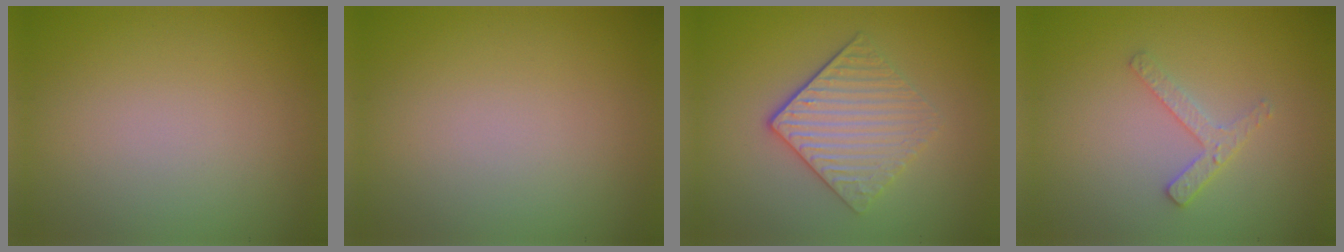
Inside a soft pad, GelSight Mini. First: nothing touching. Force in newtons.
{"total": 0.0}
{"total": 4.1, "press": 3.4, "slide": 2.3}
{"total": 1.9, "press": 1.8, "slide": 0.4}